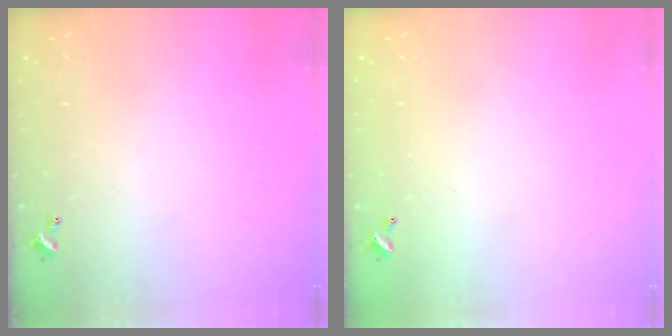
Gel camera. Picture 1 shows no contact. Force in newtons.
{"total": 2.9, "press": 2.9, "slide": 0.1}